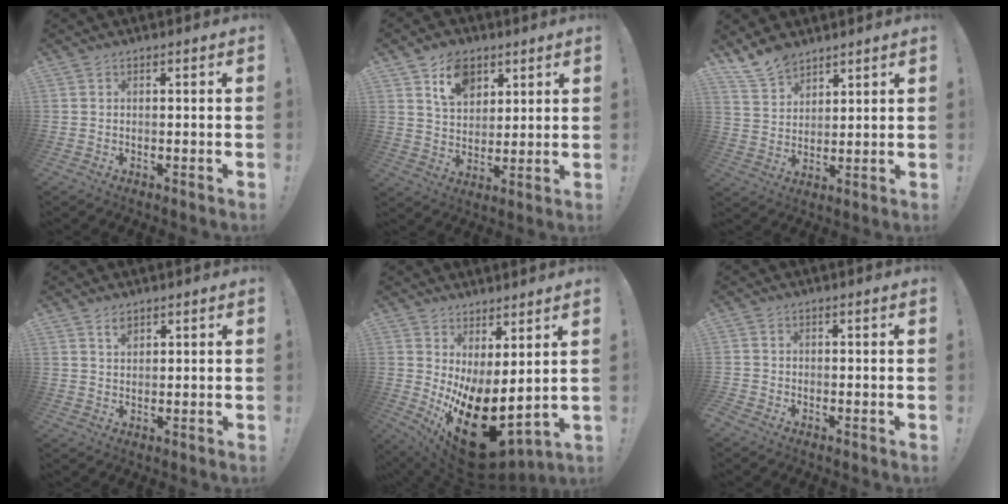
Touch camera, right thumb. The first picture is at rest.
{"total": 10.9, "force": [6.1, 7.7, 4.7], "torque": [-0.066, -0.029, 0.115]}
{"total": 9.2, "force": [7.6, 4.7, 2.2], "torque": [-0.042, -0.051, 0.150]}
{"total": 2.7, "force": [1.8, 1.4, 1.4], "torque": [-0.009, -0.010, 0.029]}
{"total": 16.7, "force": [-3.9, 7.8, 14.3], "torque": [-0.206, -0.003, -0.040]}
{"total": 1.4, "force": [-1.1, 0.9, 0.1], "torque": [-0.003, 0.005, -0.020]}